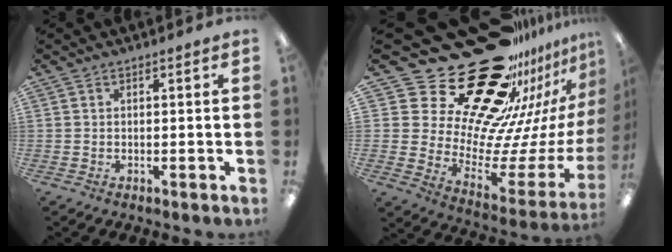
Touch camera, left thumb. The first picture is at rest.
{"total": 32.8, "force": [23.6, 15.4, 16.9], "torque": [-0.241, -0.212, 0.451]}